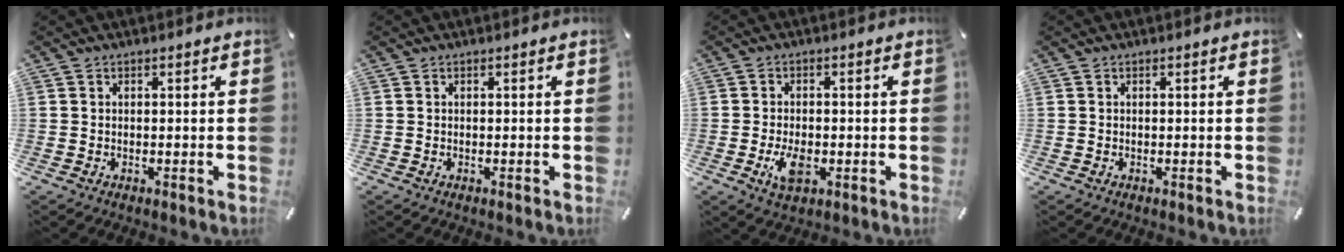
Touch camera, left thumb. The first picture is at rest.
{"total": 0.0}
{"total": 5.6, "force": [-1.5, 3.1, 4.4], "torque": [-0.093, -0.003, -0.030]}
{"total": 0.0}